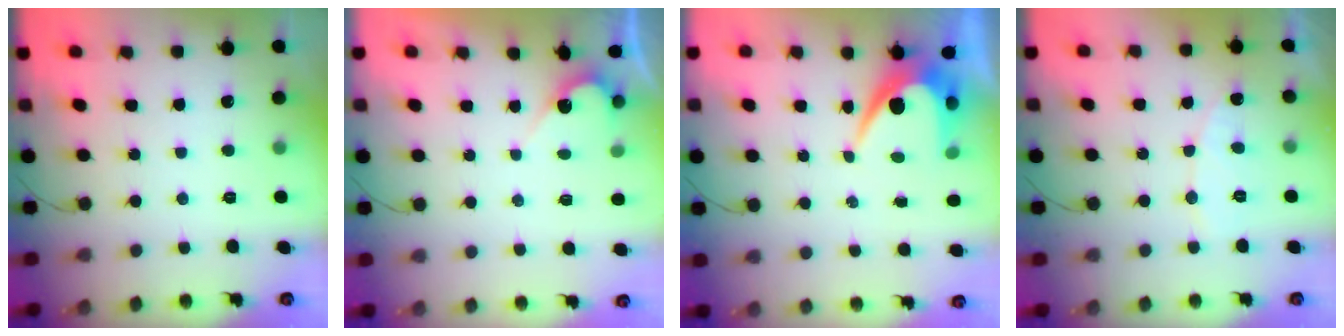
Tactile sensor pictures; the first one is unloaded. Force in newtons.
{"total": 3.7, "press": 3.7, "slide": 0.2}
{"total": 7.6, "press": 7.6, "slide": 0.5}
{"total": 6.3, "press": 6.3, "slide": 0.5}